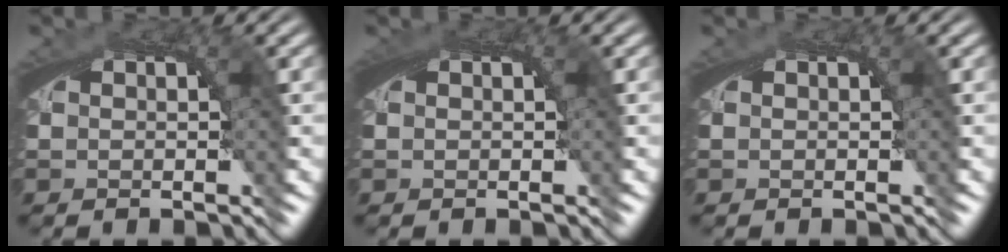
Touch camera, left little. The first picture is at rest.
{"total": 1.1, "force": [0.4, 0.3, 1.0], "torque": [-0.014, 0.003, 0.006]}
{"total": 0.0}